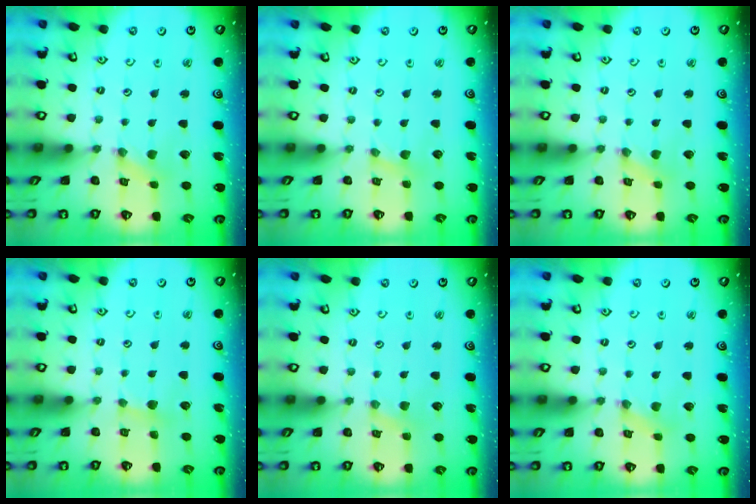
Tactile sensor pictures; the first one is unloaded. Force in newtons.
{"total": 1.6, "press": 1.6, "slide": 0.3}
{"total": 0.0}
{"total": 3.2, "press": 3.2, "slide": 0.4}
{"total": 1.3, "press": 1.3, "slide": 0.3}
{"total": 1.1, "press": 1.1, "slide": 0.2}